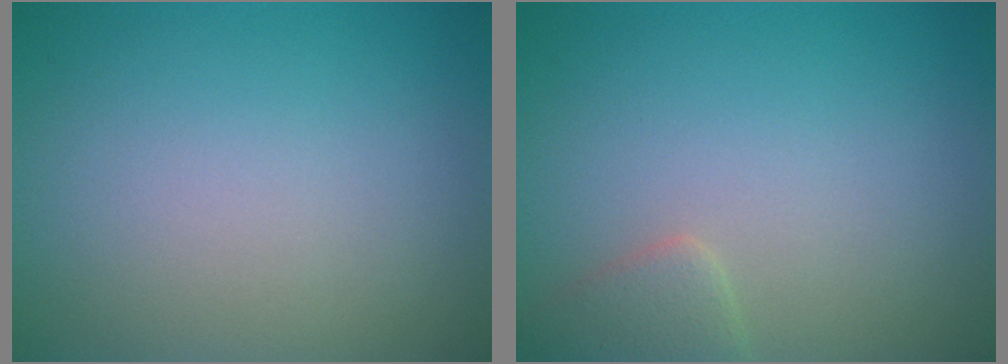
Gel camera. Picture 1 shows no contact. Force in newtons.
{"total": 1.8, "press": 1.8, "slide": 0.1}